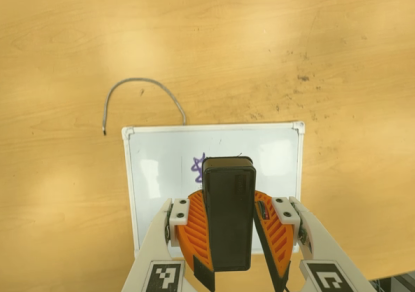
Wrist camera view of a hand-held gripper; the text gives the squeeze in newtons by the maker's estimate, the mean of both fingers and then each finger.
{"total": 9.0, "left": 9.1, "right": 9.0}